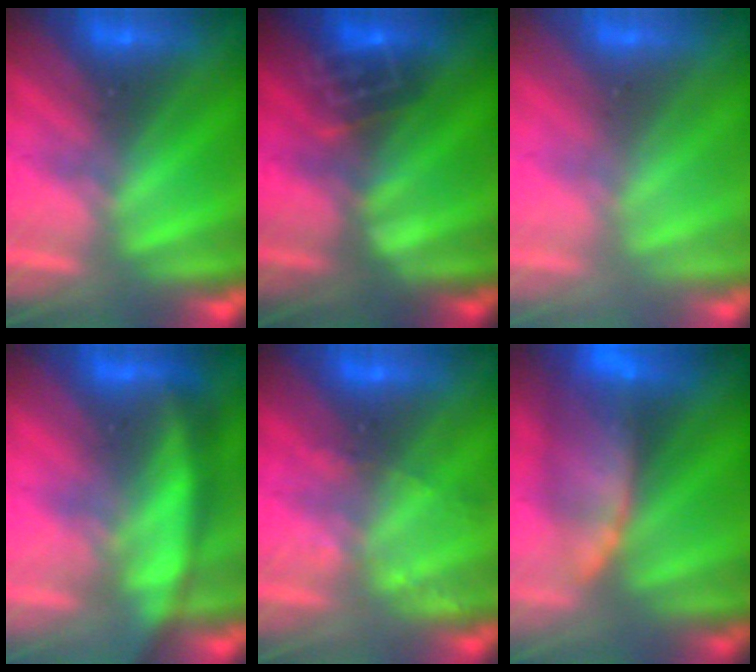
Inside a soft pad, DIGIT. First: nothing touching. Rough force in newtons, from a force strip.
{"total": 2.8}
{"total": 2.6}
{"total": 3.2}
{"total": 2.2}
{"total": 6.7}